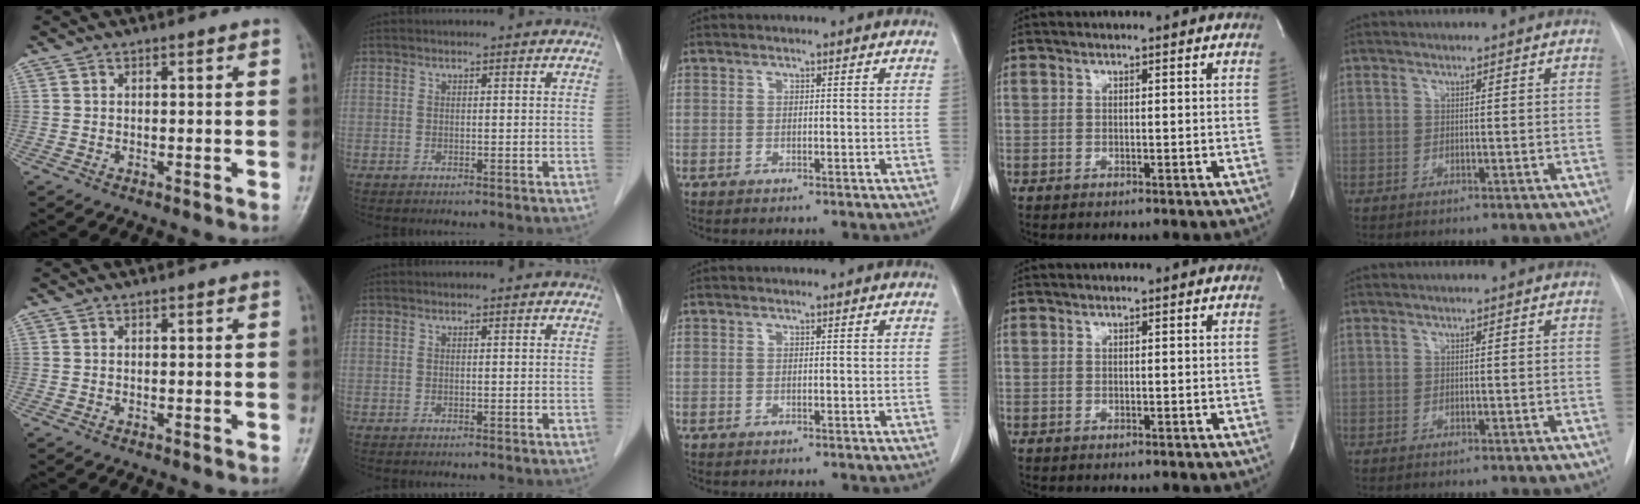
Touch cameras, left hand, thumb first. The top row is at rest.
{}